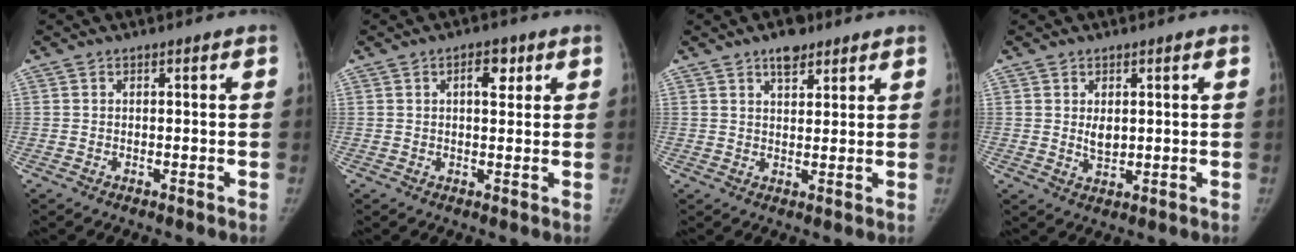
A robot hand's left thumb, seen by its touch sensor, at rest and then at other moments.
{"total": 4.0, "force": [1.7, 2.1, 3.0], "torque": [-0.029, -0.003, 0.021]}
{"total": 4.8, "force": [3.3, 2.4, 2.5], "torque": [-0.014, -0.016, 0.049]}
{"total": 3.6, "force": [0.8, 2.5, 2.5], "torque": [-0.024, -0.011, 0.020]}